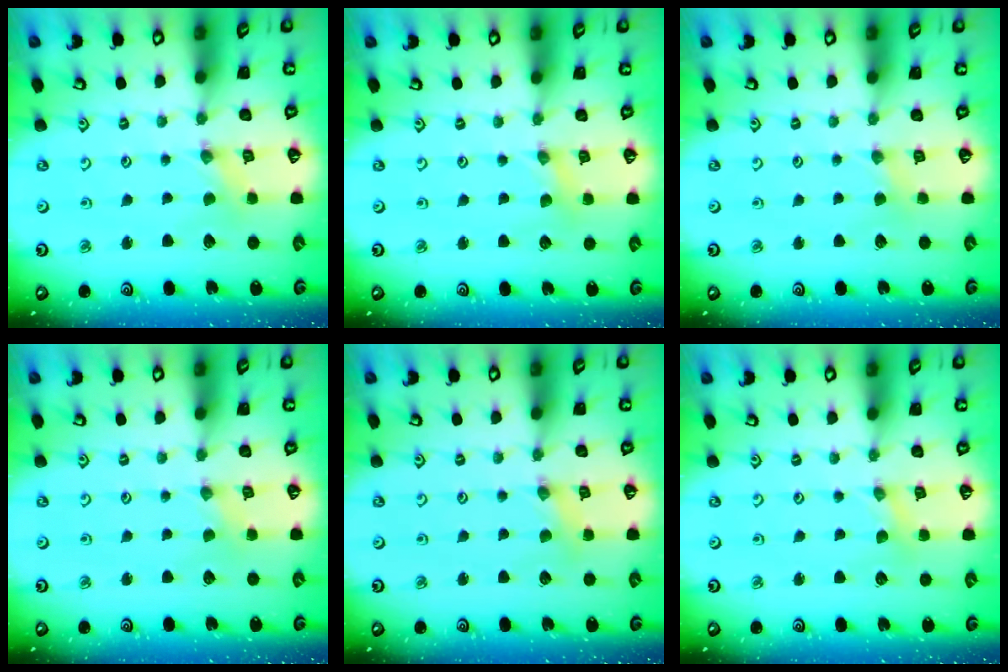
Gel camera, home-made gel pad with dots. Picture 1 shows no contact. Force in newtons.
{"total": 1.6, "press": 1.6, "slide": 0.3}
{"total": 1.4, "press": 1.4, "slide": 0.4}
{"total": 0.0}
{"total": 1.6, "press": 1.6, "slide": 0.2}
{"total": 0.6, "press": 0.5, "slide": 0.1}